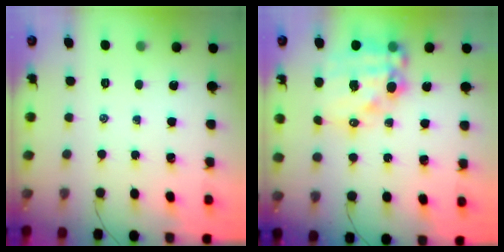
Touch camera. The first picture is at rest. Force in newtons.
{"total": 15.7, "press": 15.3, "slide": 3.6}